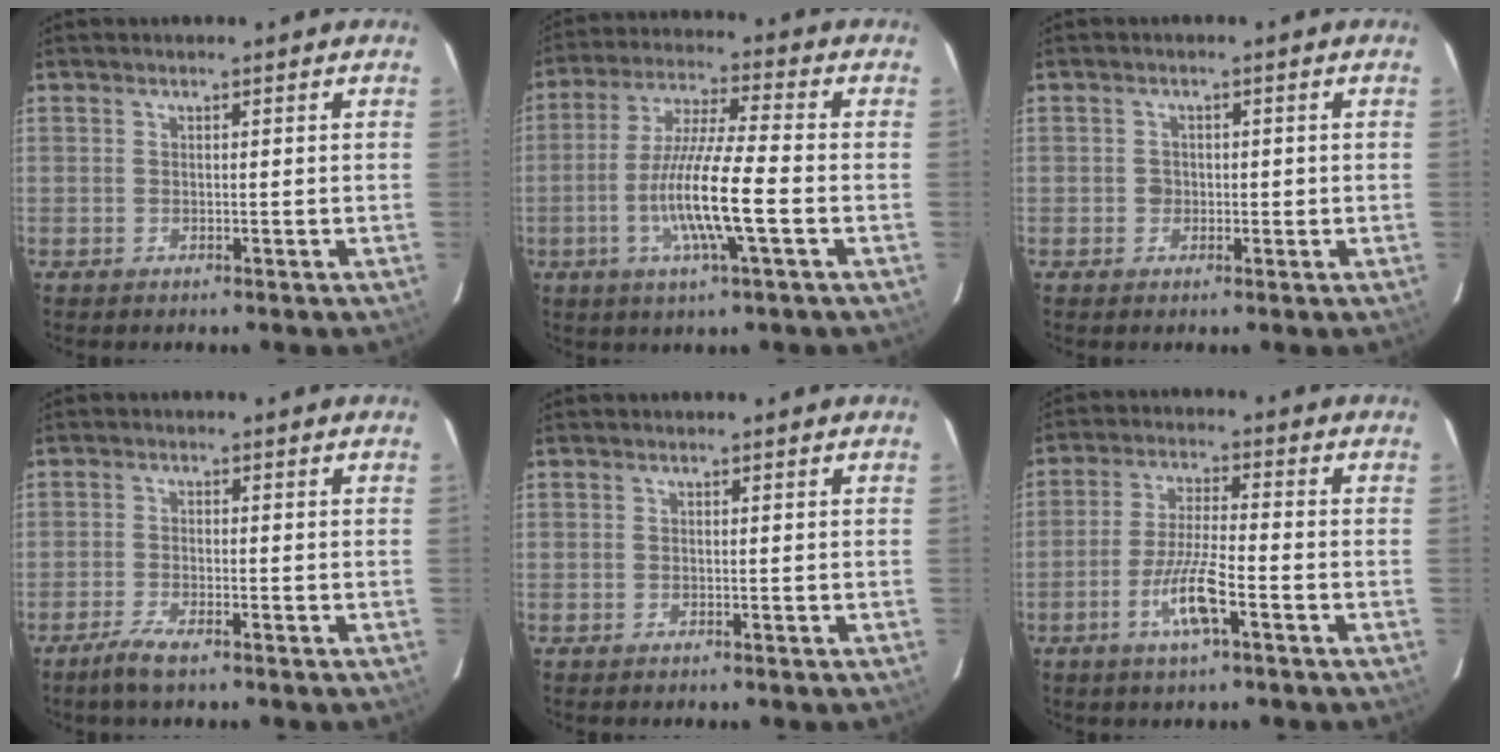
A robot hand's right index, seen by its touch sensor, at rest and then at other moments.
{"total": 12.2, "force": [-3.1, 0.2, 11.8], "torque": [-0.225, -0.008, -0.062]}
{"total": 1.6, "force": [-0.1, 1.5, 0.7], "torque": [-0.010, 0.004, -0.002]}
{"total": 3.3, "force": [-2.5, 0.3, 2.2], "torque": [-0.050, -0.006, -0.049]}
{"total": 0.0}
{"total": 7.7, "force": [-3.4, 0.6, 6.9], "torque": [-0.137, -0.006, -0.064]}